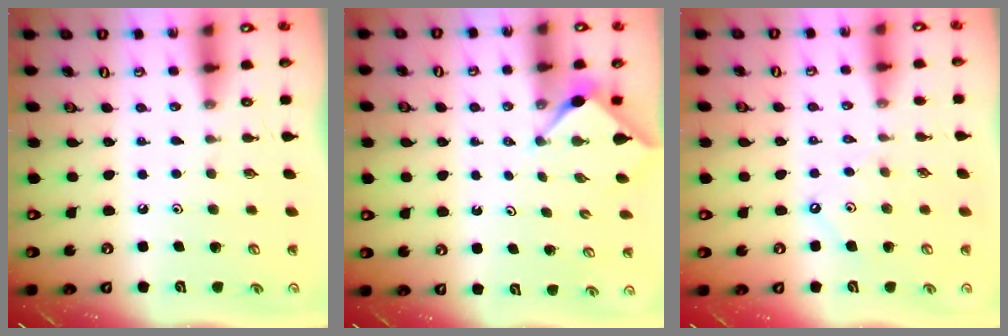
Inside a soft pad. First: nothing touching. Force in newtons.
{"total": 2.9, "press": 2.8, "slide": 0.3}
{"total": 2.8, "press": 2.8, "slide": 0.4}